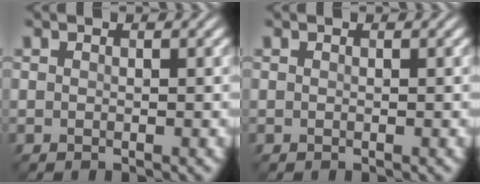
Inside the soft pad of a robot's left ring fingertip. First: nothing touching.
{"total": 0.0}